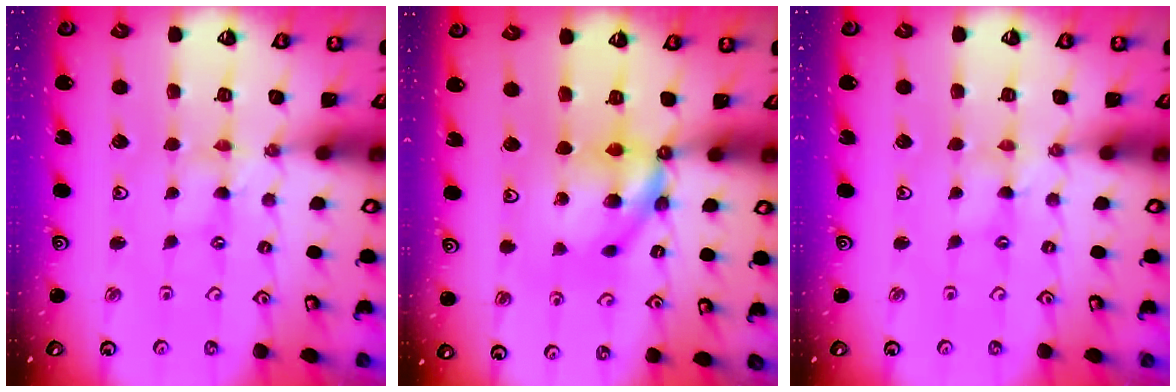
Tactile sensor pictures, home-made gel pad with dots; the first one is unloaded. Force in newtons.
{"total": 10.3, "press": 10.3, "slide": 0.1}
{"total": 1.1, "press": 1.1, "slide": 0.2}